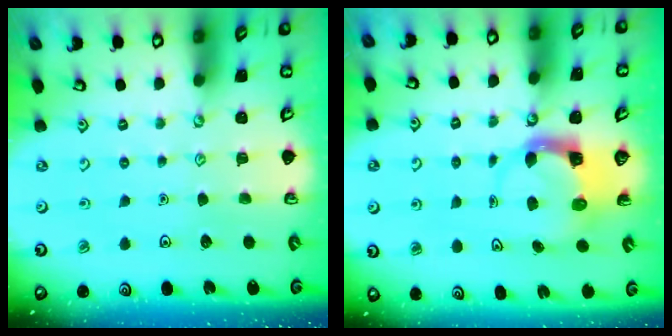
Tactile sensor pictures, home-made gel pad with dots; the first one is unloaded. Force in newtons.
{"total": 3.6, "press": 3.6, "slide": 0.5}